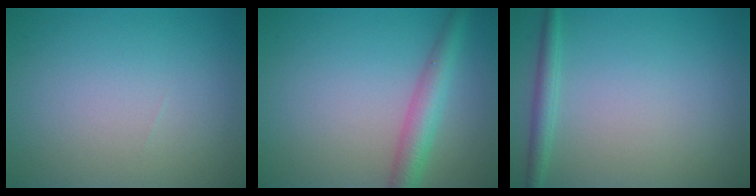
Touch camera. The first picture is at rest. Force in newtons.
{"total": 3.6, "press": 3.6, "slide": 0.1}
{"total": 1.8, "press": 1.8, "slide": 0.1}